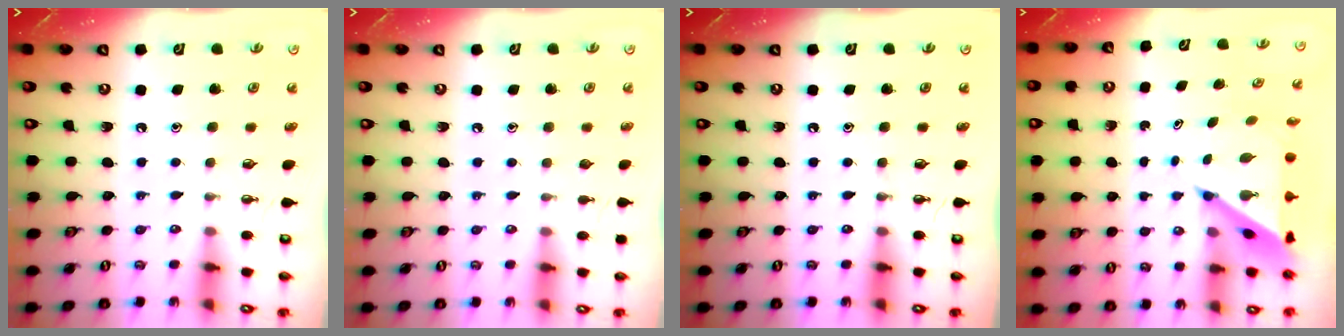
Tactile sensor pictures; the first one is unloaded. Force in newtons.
{"total": 0.0}
{"total": 0.0}
{"total": 6.8, "press": 6.8, "slide": 0.5}